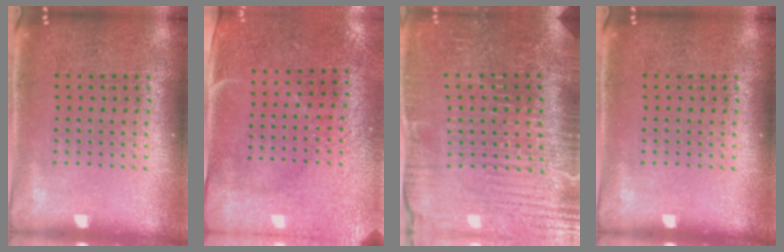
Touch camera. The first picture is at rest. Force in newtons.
{"total": 2.9, "press": 2.4, "slide": 1.6}
{"total": 4.0, "press": 3.9, "slide": 1.0}
{"total": 0.0}